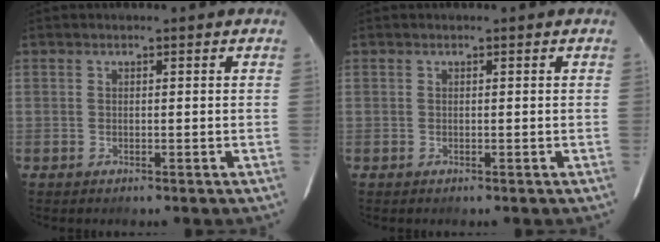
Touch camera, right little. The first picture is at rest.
{"total": 0.0}